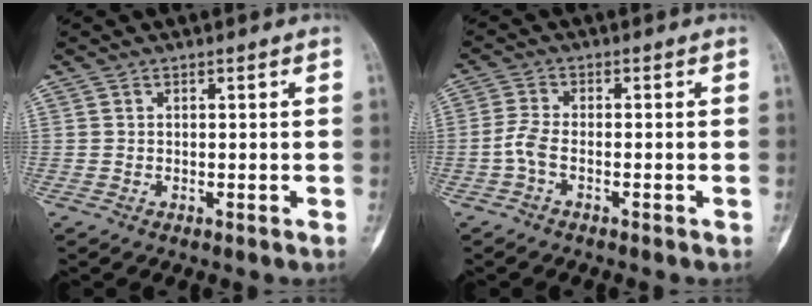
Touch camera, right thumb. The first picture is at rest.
{"total": 3.4, "force": [-1.4, 1.7, 2.6], "torque": [-0.063, 0.009, -0.036]}